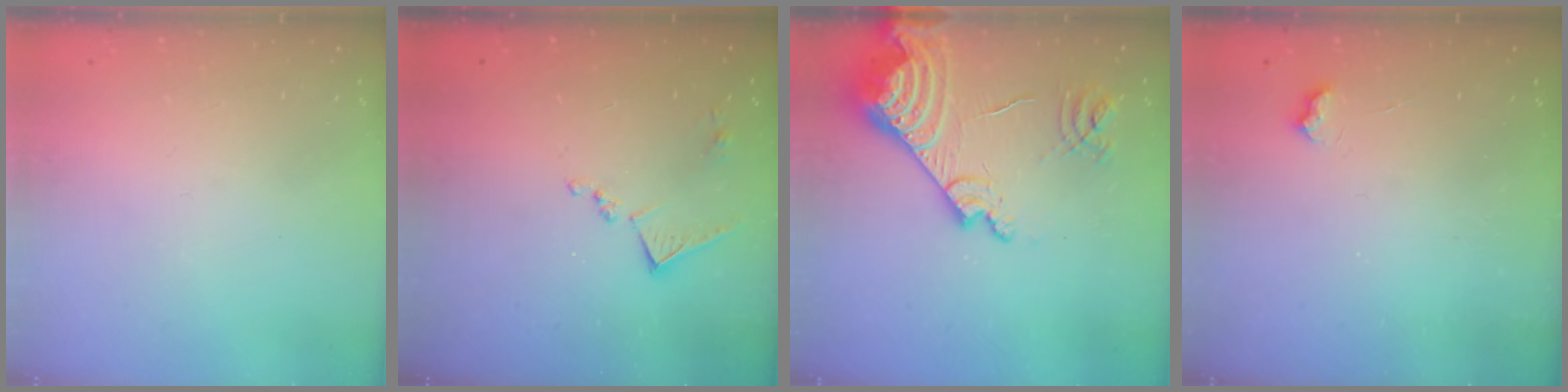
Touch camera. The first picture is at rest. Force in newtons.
{"total": 10.2, "press": 10.1, "slide": 0.6}
{"total": 18.7, "press": 18.6, "slide": 2.5}
{"total": 3.7, "press": 3.7, "slide": 0.6}